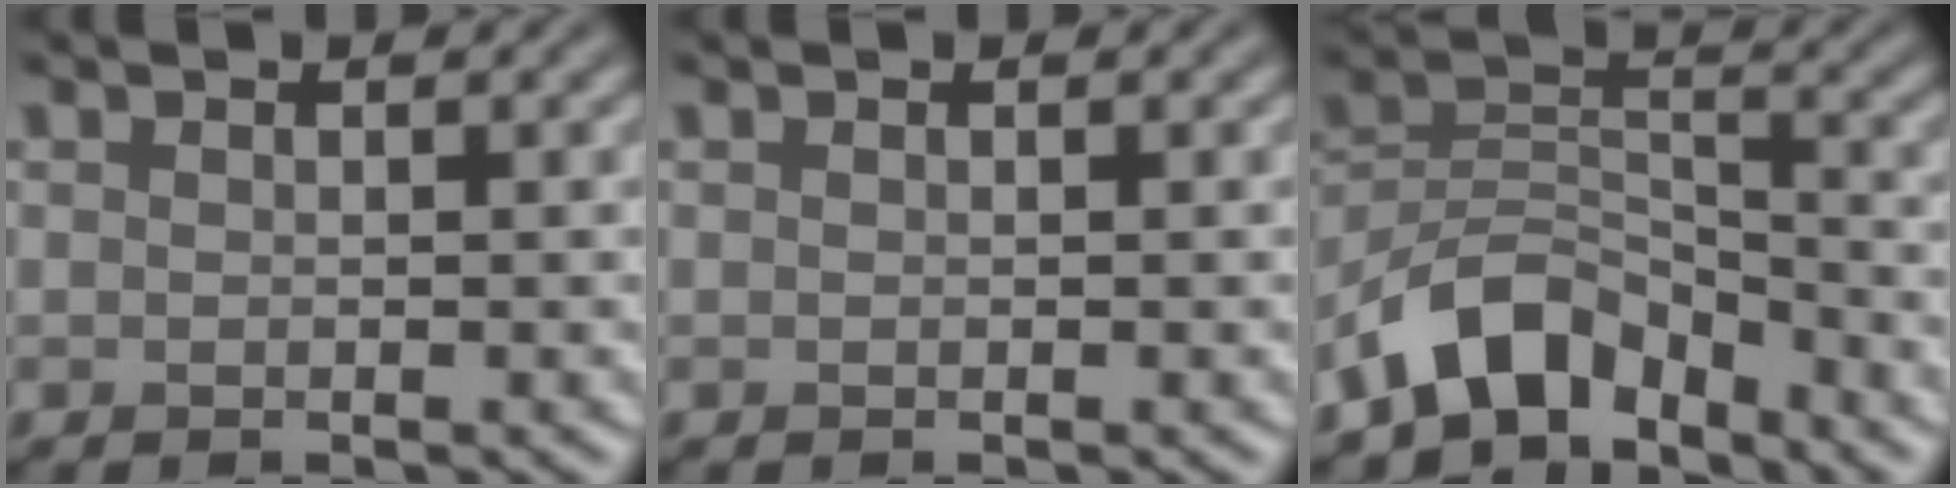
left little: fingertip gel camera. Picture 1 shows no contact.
{"total": 0.0}
{"total": 6.5, "force": [-4.9, 3.2, 2.9], "torque": [-0.041, 0.006, -0.101]}